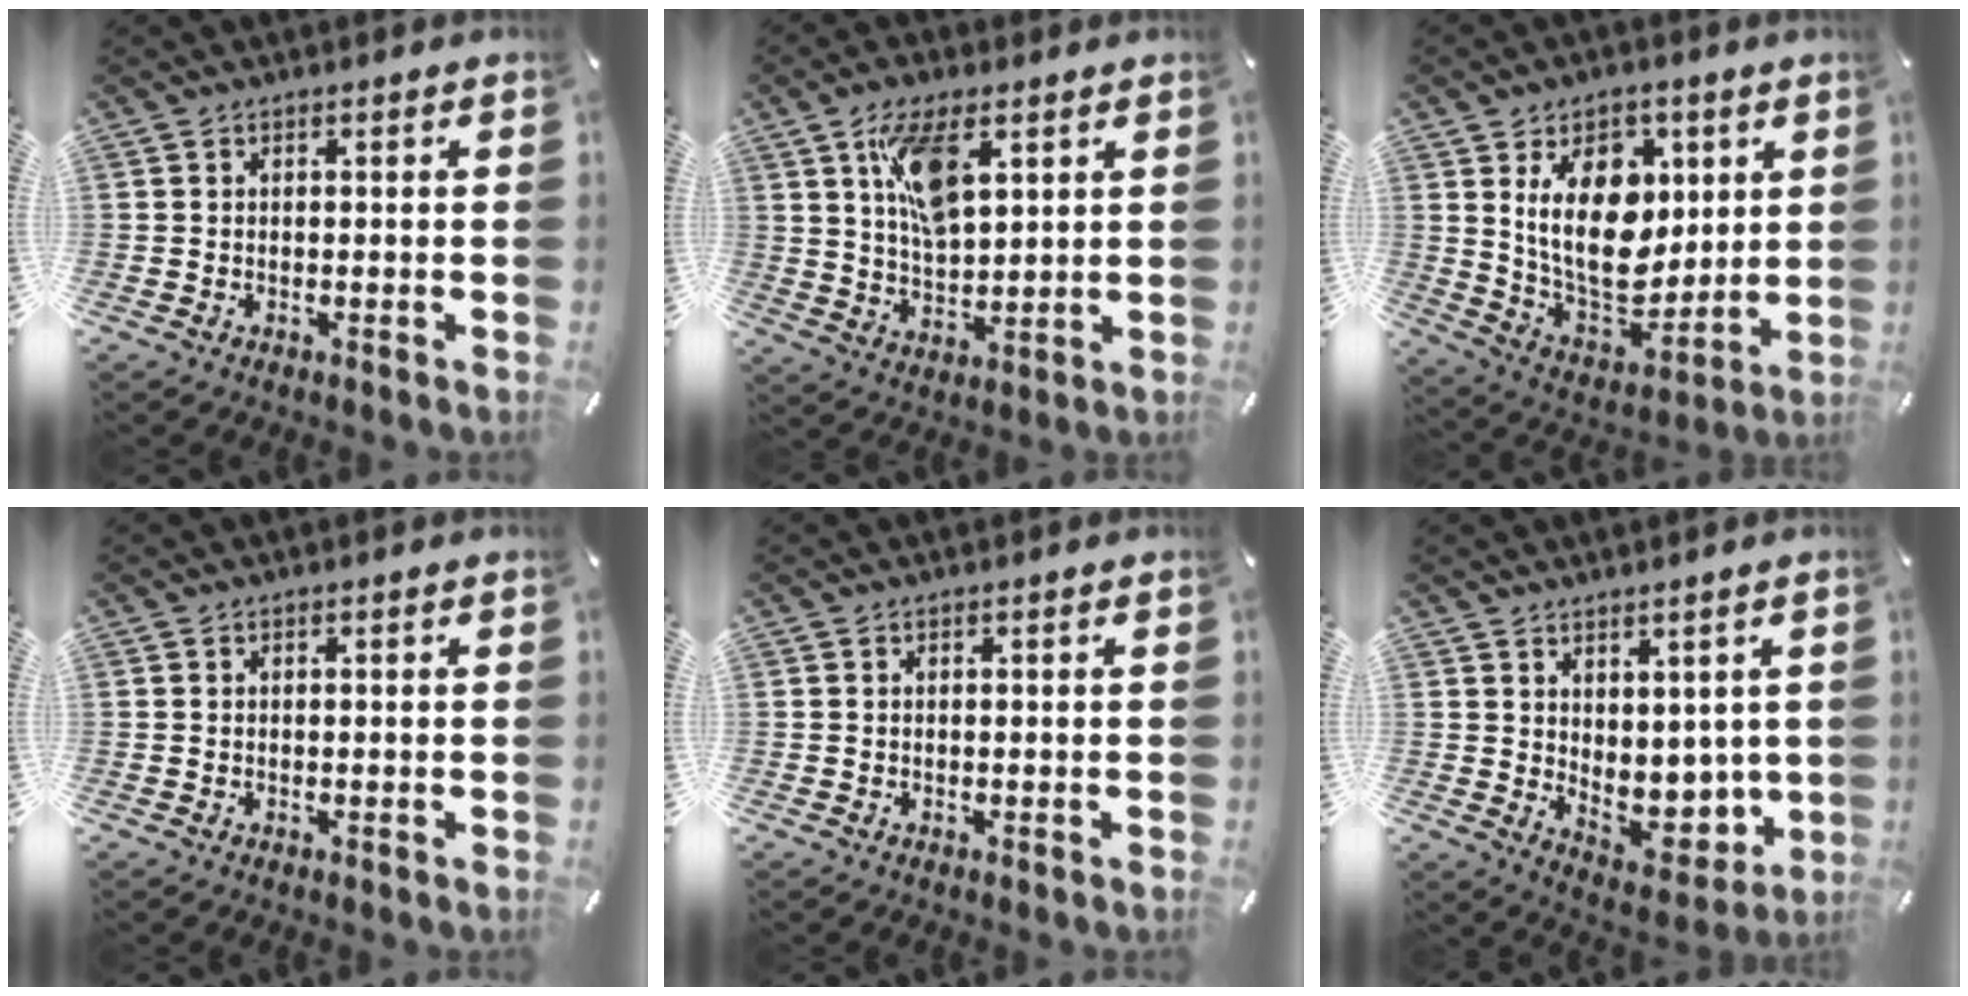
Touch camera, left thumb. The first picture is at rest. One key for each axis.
{"total": 11.3, "fx": 5.2, "fy": 5.5, "fz": 8.4, "tx": -0.148, "ty": -0.013, "tz": 0.090}
{"total": 18.6, "fx": 5.2, "fy": 12.6, "fz": 12.6, "tx": -0.231, "ty": -0.022, "tz": 0.095}
{"total": 0.0}
{"total": 0.0}
{"total": 6.4, "fx": 3.3, "fy": 5.0, "fz": 2.2, "tx": -0.018, "ty": -0.042, "tz": 0.071}